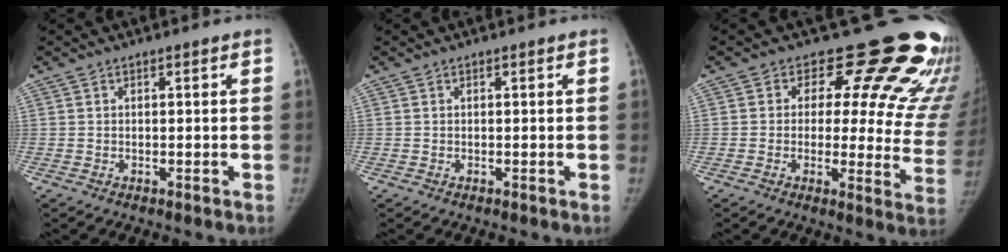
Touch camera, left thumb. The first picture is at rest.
{"total": 0.0}
{"total": 21.3, "force": [15.6, 9.2, 11.1], "torque": [-0.085, -0.099, 0.167]}